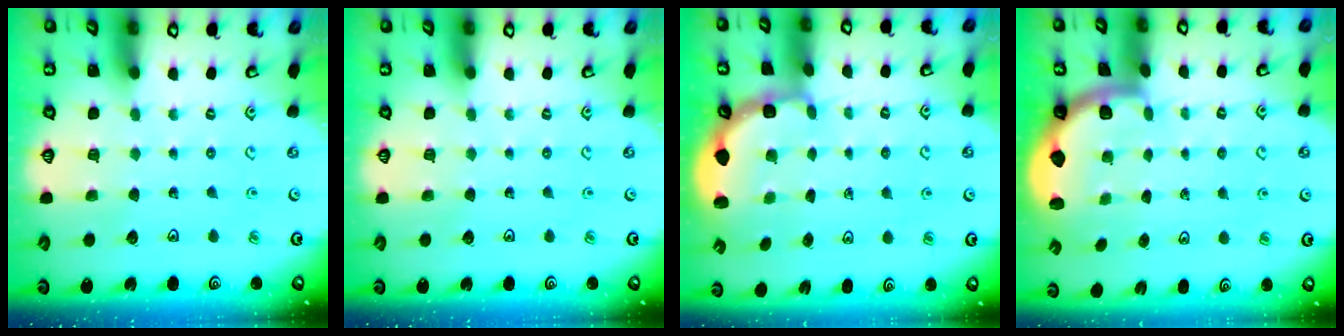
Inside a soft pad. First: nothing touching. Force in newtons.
{"total": 0.0}
{"total": 3.0, "press": 2.6, "slide": 1.5}
{"total": 1.9, "press": 1.8, "slide": 0.5}